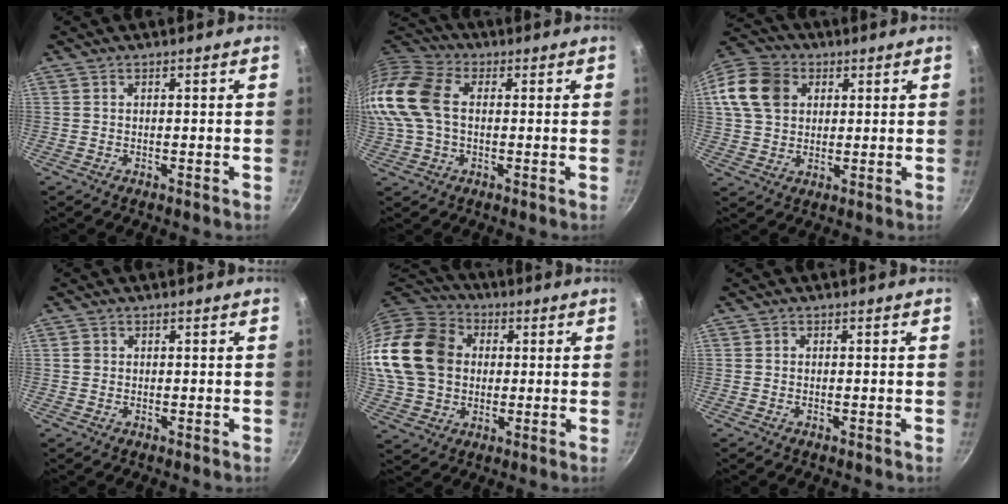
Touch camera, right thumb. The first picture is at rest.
{"total": 15.8, "force": [1.1, 10.7, 11.6], "torque": [-0.246, 0.030, 0.005]}
{"total": 14.1, "force": [3.9, 11.1, 7.8], "torque": [-0.142, 0.018, 0.060]}
{"total": 1.1, "force": [0.1, 1.0, 0.3], "torque": [-0.003, 0.005, 0.002]}
{"total": 20.8, "force": [2.5, 16.7, 12.1], "torque": [-0.223, 0.030, 0.042]}
{"total": 0.5, "force": [-0.2, 0.3, 0.4], "torque": [-0.008, 0.002, -0.005]}